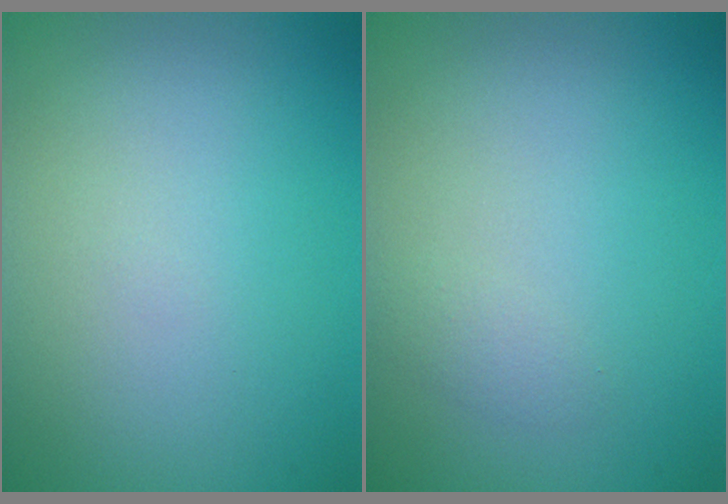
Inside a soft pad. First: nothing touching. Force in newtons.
{"total": 0.8, "press": 0.8, "slide": 0.0}